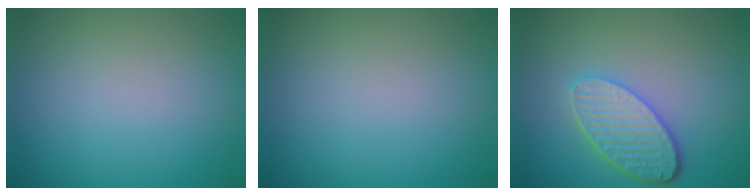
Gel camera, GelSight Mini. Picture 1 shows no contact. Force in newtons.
{"total": 0.0}
{"total": 4.8, "press": 3.9, "slide": 2.8}